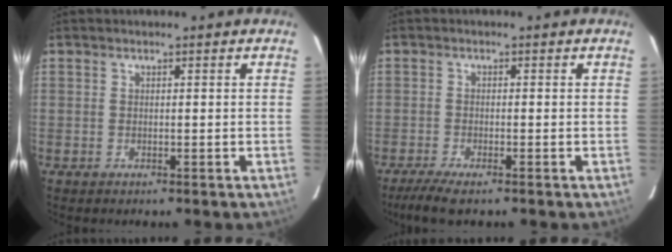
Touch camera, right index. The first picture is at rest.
{"total": 4.4, "force": [-3.3, 0.5, 2.9], "torque": [-0.054, -0.011, -0.056]}